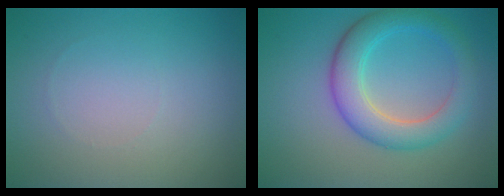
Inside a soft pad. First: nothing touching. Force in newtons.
{"total": 5.2, "press": 5.2, "slide": 0.1}